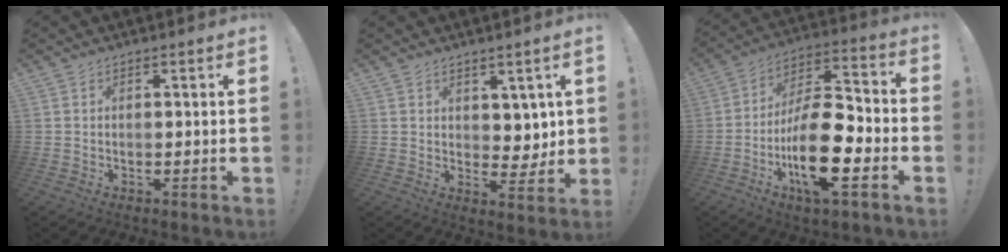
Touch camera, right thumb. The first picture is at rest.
{"total": 5.9, "force": [3.1, 4.6, 2.0], "torque": [-0.013, -0.032, 0.062]}
{"total": 19.8, "force": [-7.2, 7.7, 16.8], "torque": [-0.315, 0.035, -0.111]}